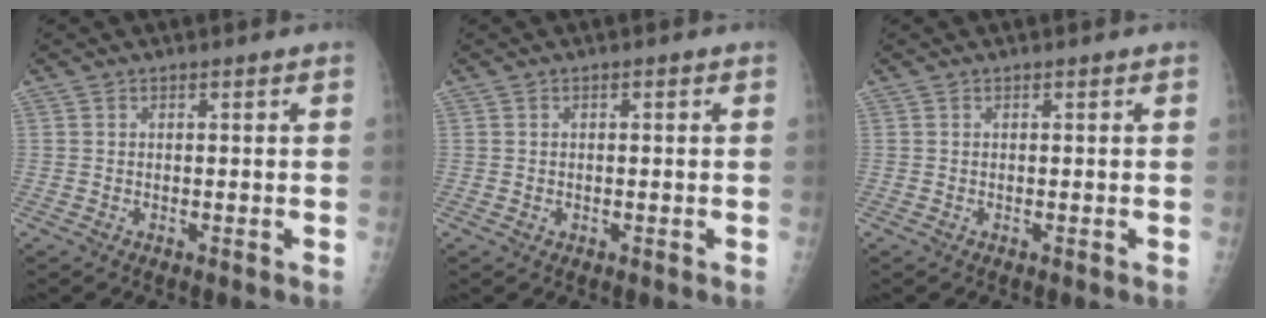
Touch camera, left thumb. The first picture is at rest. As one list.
[{"total": 0.8, "force": [-0.1, 0.7, 0.4], "torque": [-0.001, 0.001, -0.002]}, {"total": 0.0}]